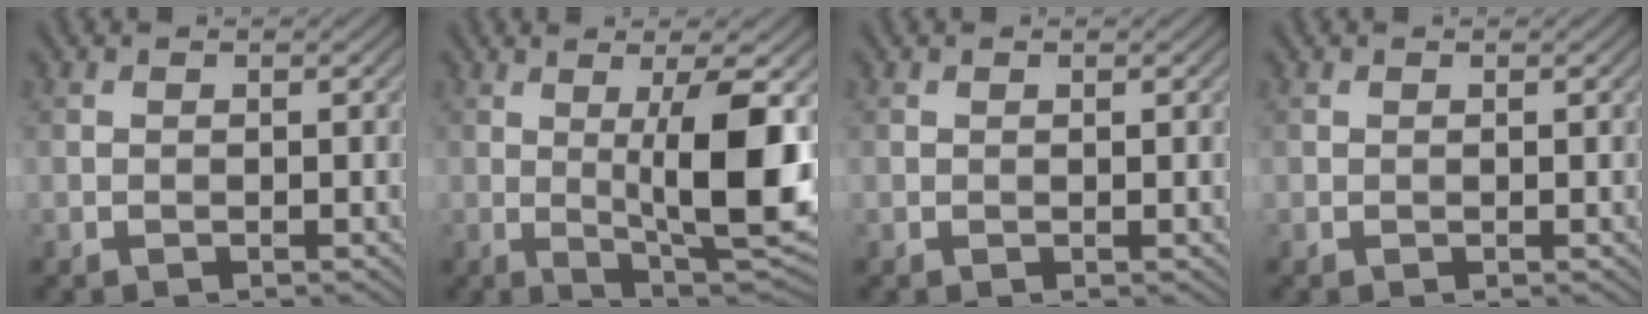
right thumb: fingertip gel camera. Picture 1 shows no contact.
{"total": 11.8, "force": [0.9, 2.4, 11.6], "torque": [-0.174, 0.001, 0.023]}
{"total": 0.0}
{"total": 0.0}